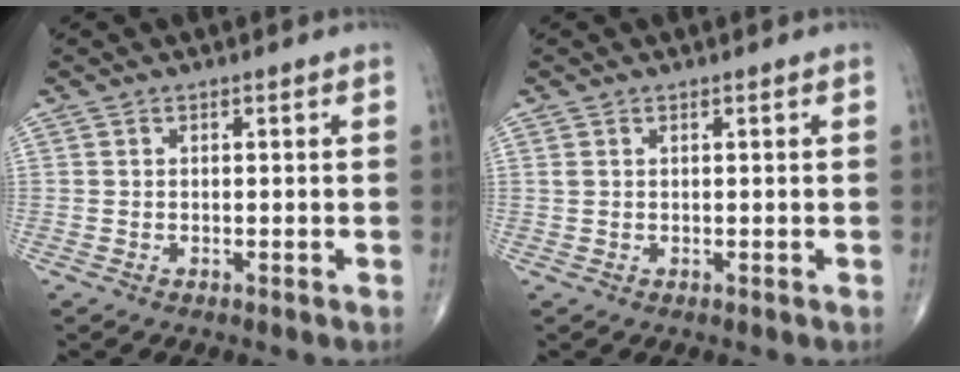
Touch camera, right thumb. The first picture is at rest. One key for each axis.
{"total": 0.8, "fx": 0.4, "fy": 0.4, "fz": 0.6, "tx": -0.013, "ty": 0.010, "tz": 0.012}